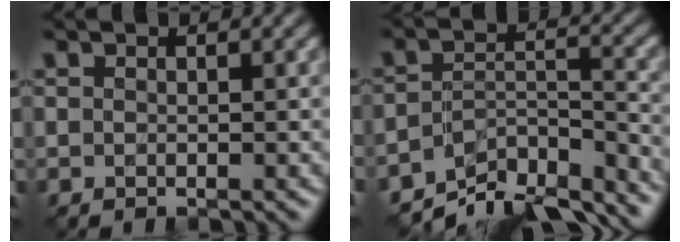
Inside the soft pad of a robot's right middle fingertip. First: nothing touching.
{"total": 8.4, "force": [-7.1, 2.8, 3.6], "torque": [-0.055, -0.007, -0.112]}